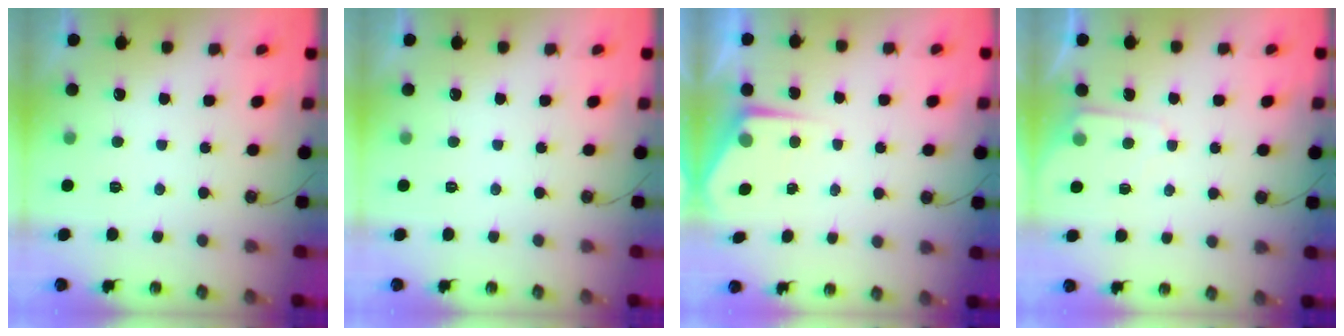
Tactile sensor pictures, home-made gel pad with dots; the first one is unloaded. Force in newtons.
{"total": 0.0}
{"total": 4.8, "press": 4.7, "slide": 0.4}
{"total": 5.1, "press": 5.1, "slide": 0.6}